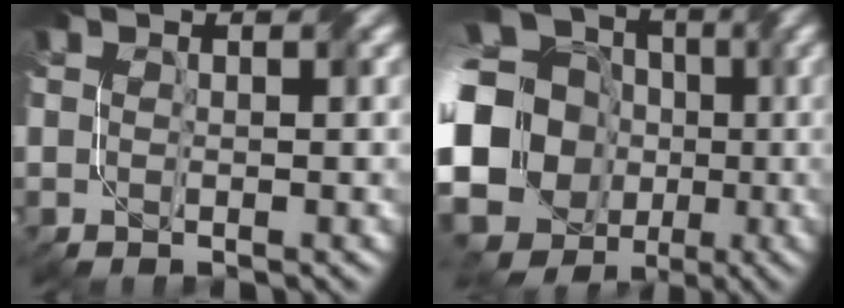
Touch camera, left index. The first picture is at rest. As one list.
[{"total": 20.9, "force": [-2.6, 18.8, 8.7], "torque": [-0.188, 0.002, -0.100]}]